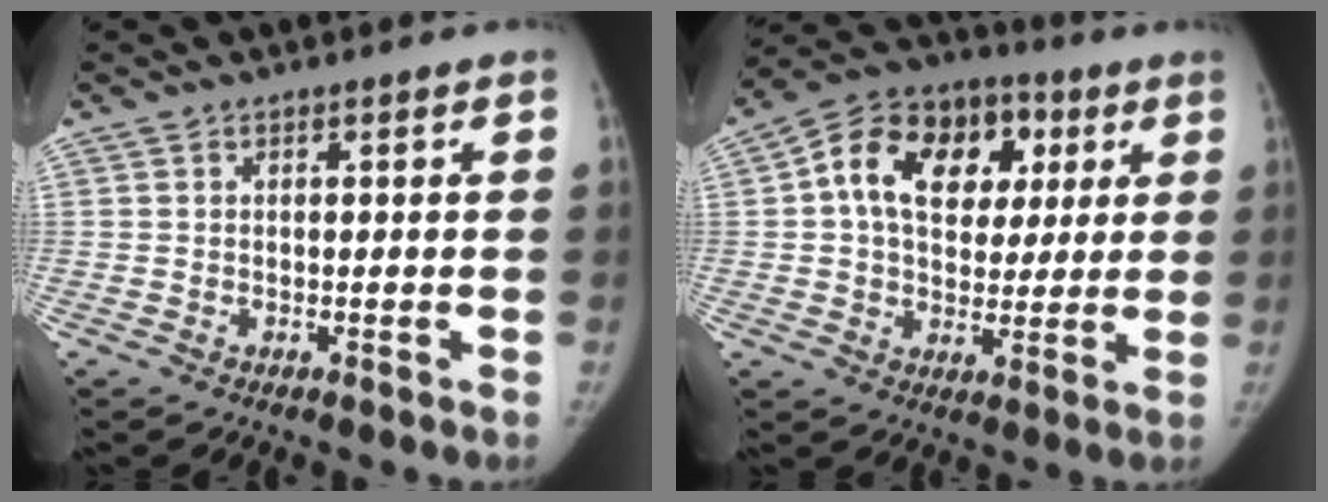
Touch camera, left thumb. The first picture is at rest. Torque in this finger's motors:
{"motor_torque": [0.11, 1.06, 0.17, -0.25, 0.08]}